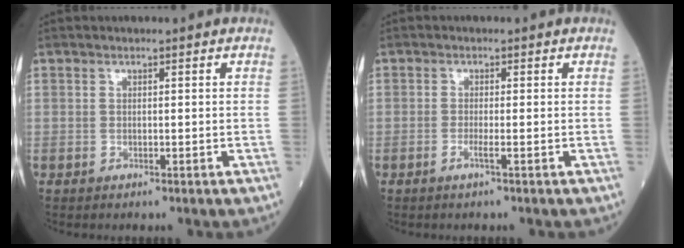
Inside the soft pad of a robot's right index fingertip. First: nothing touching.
{"total": 1.4, "force": [-0.7, -0.2, 1.2], "torque": [-0.026, -0.004, -0.014]}